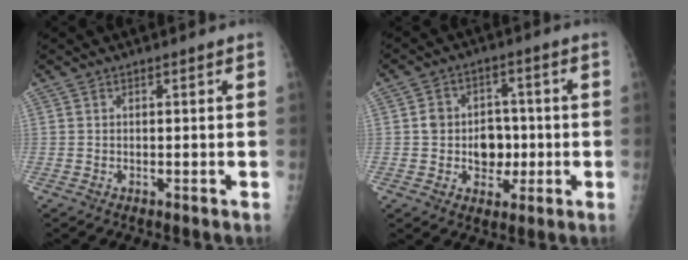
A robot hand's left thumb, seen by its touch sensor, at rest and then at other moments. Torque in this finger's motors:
{"motor_torque": [-0.29, 1.27, 0.02, 0.04, 0.08]}